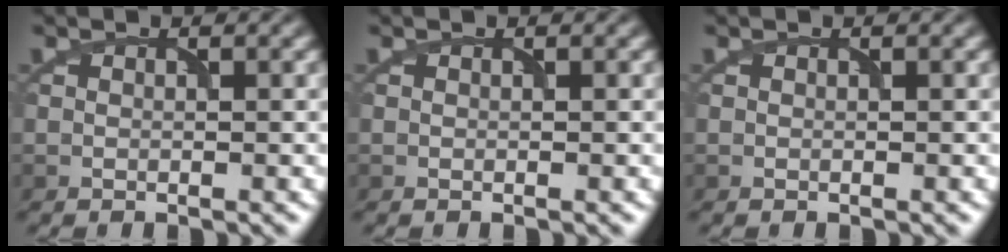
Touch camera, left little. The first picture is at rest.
{"total": 0.0}
{"total": 0.0}